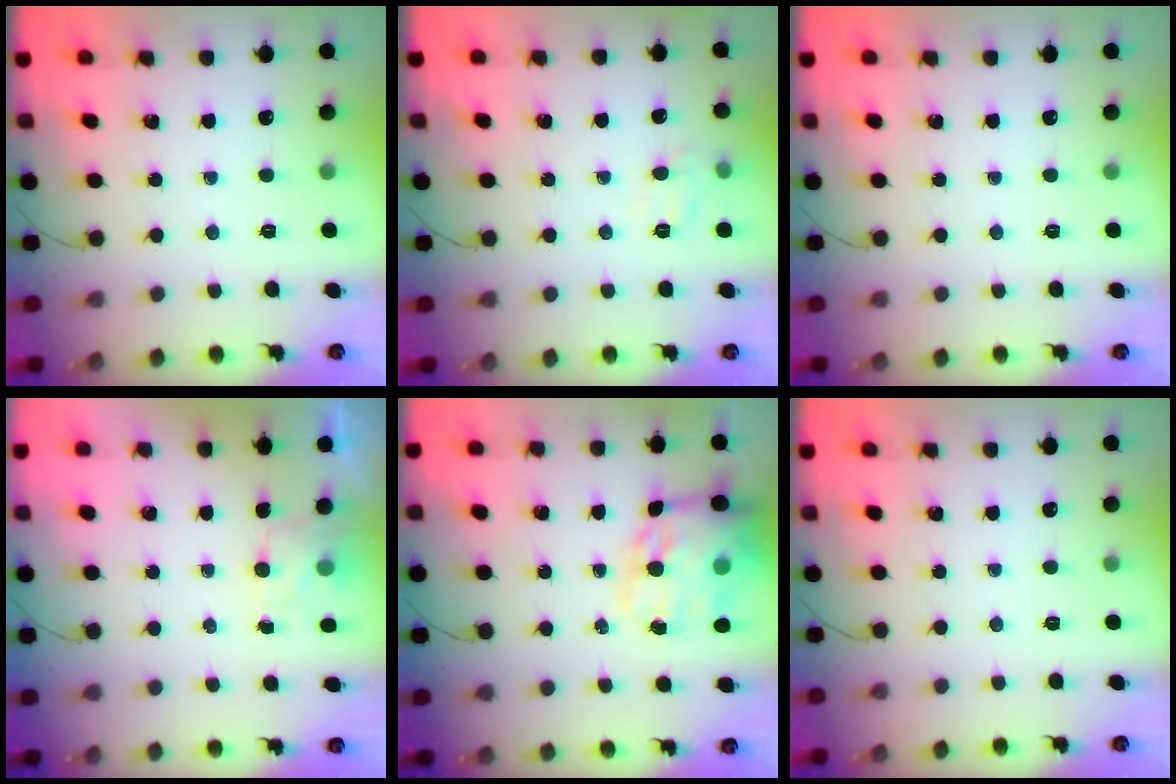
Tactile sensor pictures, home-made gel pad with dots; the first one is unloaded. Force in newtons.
{"total": 6.8, "press": 6.6, "slide": 1.2}
{"total": 0.0}
{"total": 3.7, "press": 3.6, "slide": 1.1}
{"total": 18.7, "press": 18.1, "slide": 4.6}
{"total": 0.0}